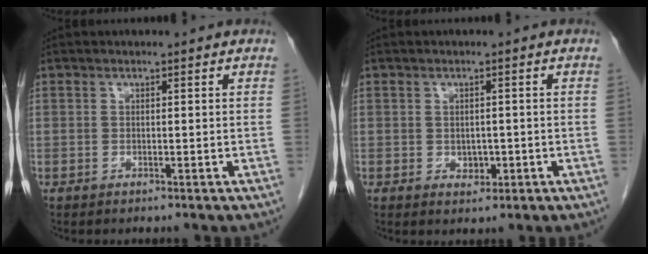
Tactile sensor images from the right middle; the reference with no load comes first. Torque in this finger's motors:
{"motor_torque": [0.43, -0.25, 0.04, 0.01]}